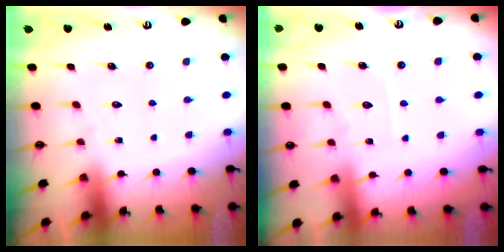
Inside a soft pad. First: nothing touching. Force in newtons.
{"total": 4.1, "press": 4.0, "slide": 0.5}